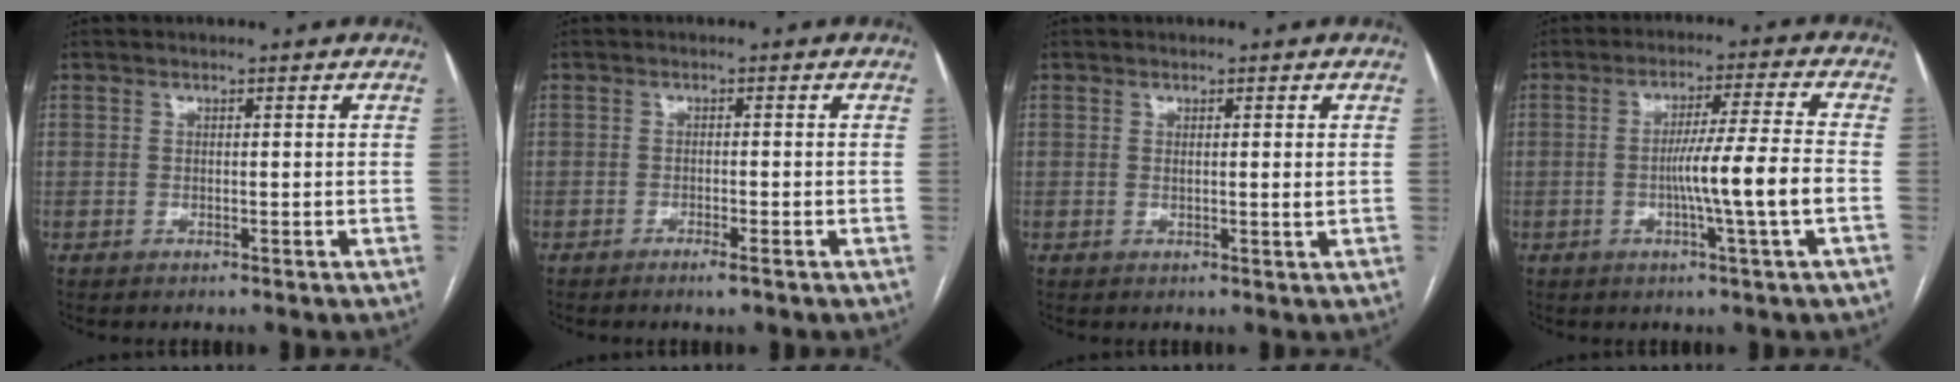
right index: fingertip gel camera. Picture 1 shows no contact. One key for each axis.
{"total": 1.8, "fx": -1.3, "fy": 0.1, "fz": 1.3, "tx": -0.024, "ty": -0.003, "tz": -0.020}
{"total": 1.3, "fx": 0.3, "fy": -0.1, "fz": 1.3, "tx": -0.021, "ty": -0.003, "tz": 0.005}
{"total": 9.0, "fx": -2.0, "fy": -1.4, "fz": 8.6, "tx": -0.148, "ty": -0.002, "tz": -0.034}